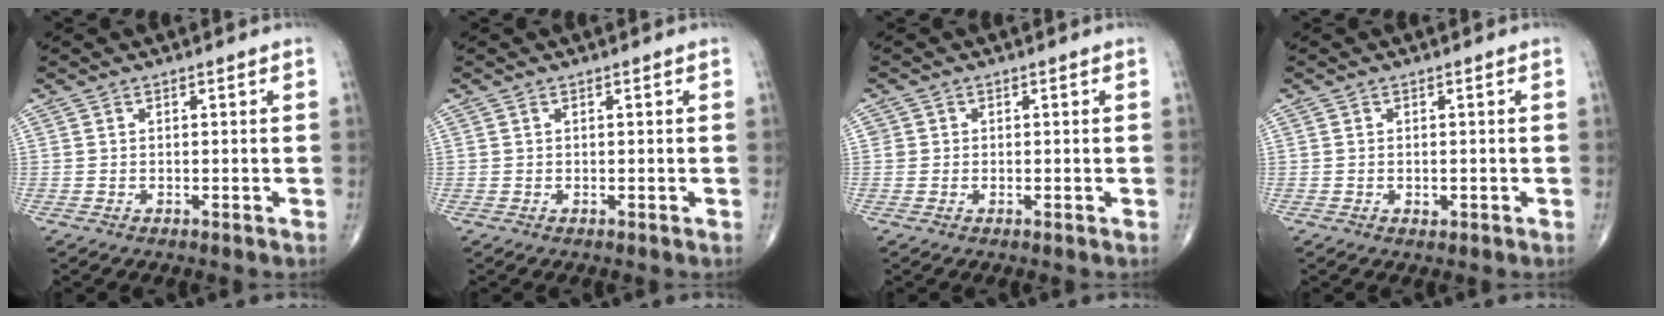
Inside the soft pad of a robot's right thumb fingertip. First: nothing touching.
{"total": 0.0}
{"total": 1.0, "force": [0.1, 1.0, 0.1], "torque": [0.007, 0.003, 0.000]}
{"total": 0.9, "force": [-0.2, 0.6, 0.6], "torque": [-0.009, -0.001, -0.002]}